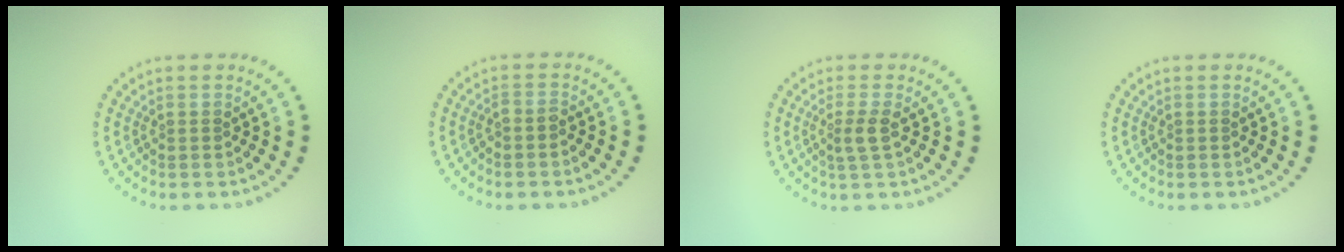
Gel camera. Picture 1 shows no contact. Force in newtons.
{"total": 0.7, "press": 0.5, "slide": 0.5}
{"total": 1.6, "press": 1.4, "slide": 0.8}
{"total": 0.0}